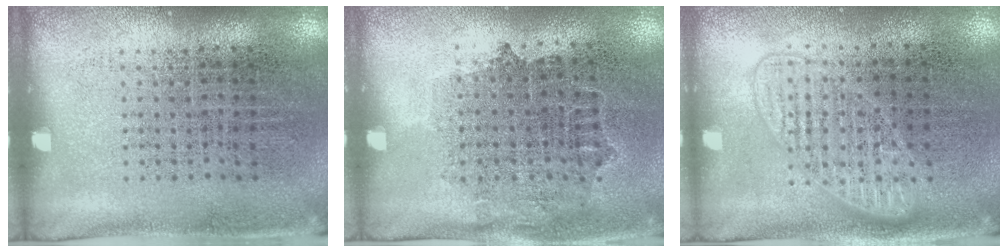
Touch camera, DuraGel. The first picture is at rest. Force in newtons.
{"total": 0.8, "press": 0.8, "slide": 0.3}
{"total": 1.3, "press": 1.3, "slide": 0.3}